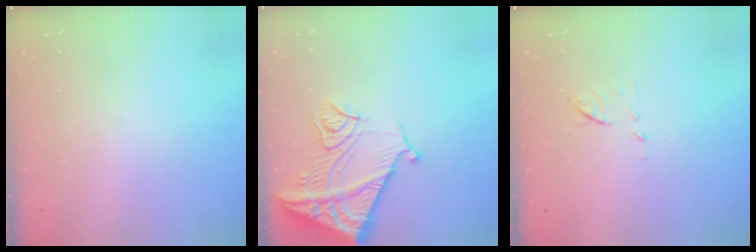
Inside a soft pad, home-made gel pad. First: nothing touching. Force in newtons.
{"total": 15.1, "press": 15.1, "slide": 1.5}
{"total": 6.2, "press": 6.2, "slide": 0.9}